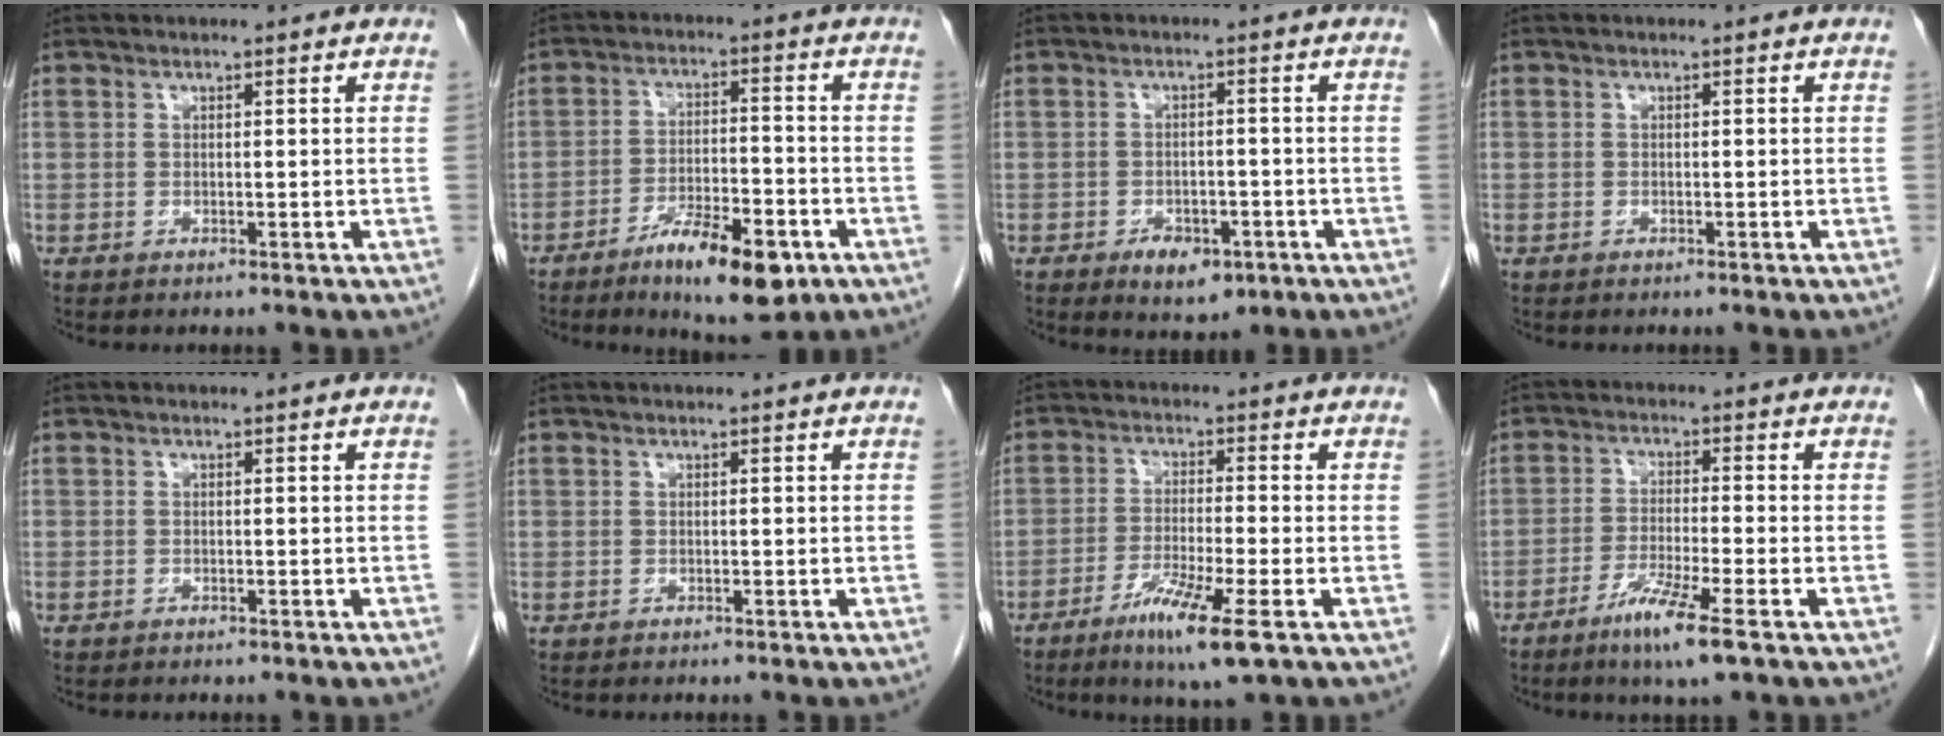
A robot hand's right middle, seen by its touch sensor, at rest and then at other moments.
{"total": 10.6, "force": [-6.1, 2.7, 8.2], "torque": [-0.136, -0.007, -0.092]}
{"total": 5.2, "force": [-2.9, 2.8, 3.4], "torque": [-0.052, 0.002, -0.035]}
{"total": 0.0}
{"total": 0.0}
{"total": 0.0}
{"total": 8.3, "force": [-4.6, 0.0, 7.0], "torque": [-0.132, -0.021, -0.080]}
{"total": 7.1, "force": [-4.3, -0.3, 5.7], "torque": [-0.109, -0.017, -0.079]}